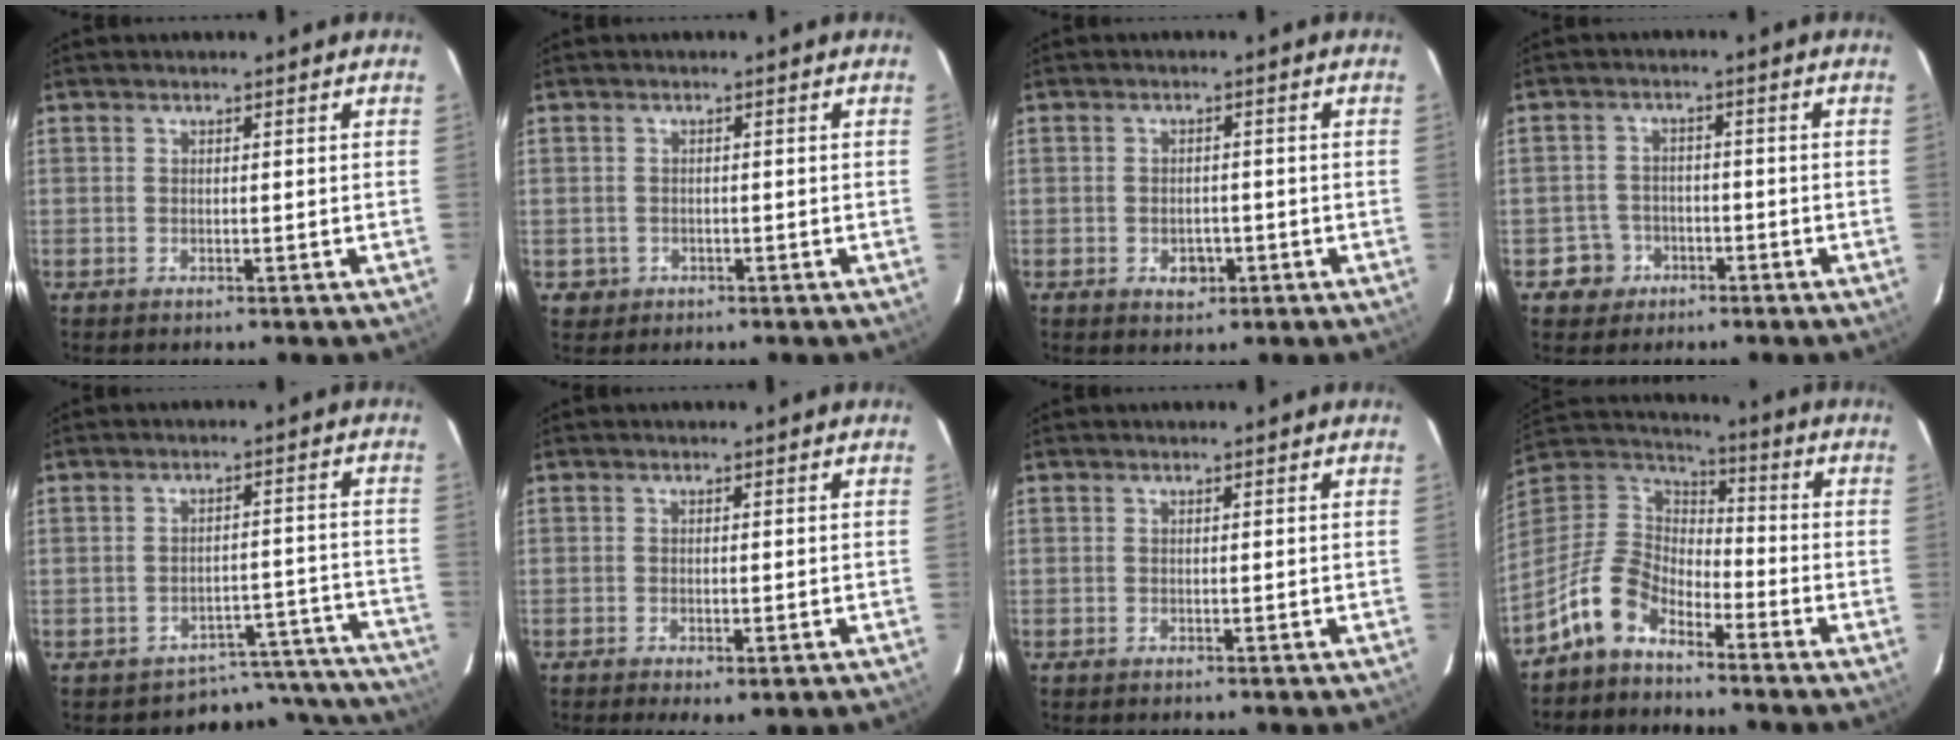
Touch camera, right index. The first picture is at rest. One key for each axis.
{"total": 2.5, "fx": -0.6, "fy": 2.4, "fz": 0.3, "tx": -0.011, "ty": 0.003, "tz": -0.003}
{"total": 3.4, "fx": -1.3, "fy": 2.7, "fz": 1.7, "tx": -0.033, "ty": 0.001, "tz": -0.011}
{"total": 4.7, "fx": -2.2, "fy": 4.2, "fz": -0.1, "tx": -0.007, "ty": 0.020, "tz": -0.036}
{"total": 14.6, "fx": -13.7, "fy": 5.1, "fz": 0.3, "tx": 0.023, "ty": 0.068, "tz": -0.162}
{"total": 3.8, "fx": -2.0, "fy": 1.2, "fz": 3.0, "tx": -0.056, "ty": -0.016, "tz": -0.025}
{"total": 0.0}
{"total": 11.3, "fx": -7.1, "fy": 6.3, "fz": 6.0, "tx": -0.138, "ty": 0.022, "tz": -0.148}